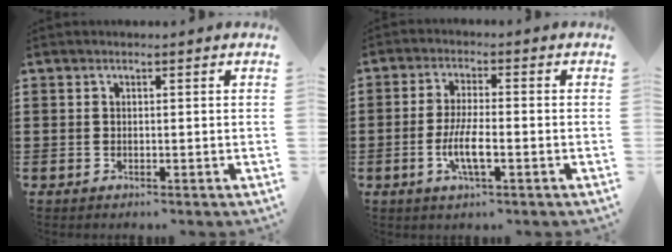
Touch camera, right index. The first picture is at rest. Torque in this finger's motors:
{"motor_torque": [1.67, 0.47, 0.36, 0.18]}